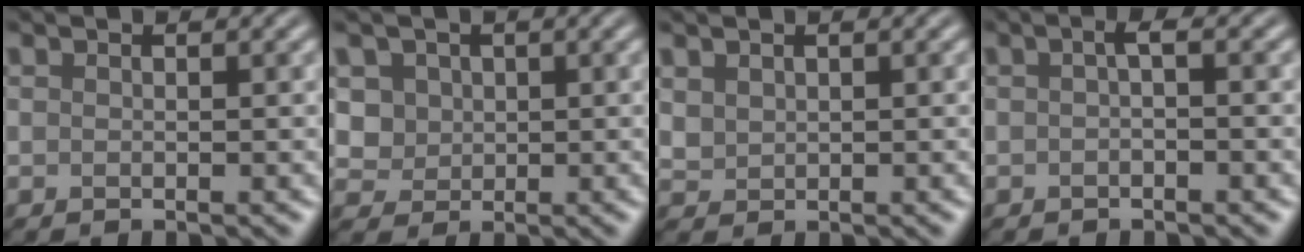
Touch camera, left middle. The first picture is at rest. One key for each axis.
{"total": 3.1, "fx": 1.2, "fy": 2.7, "fz": 1.2, "tx": -0.032, "ty": -0.004, "tz": 0.034}
{"total": 1.2, "fx": 0.7, "fy": 0.9, "fz": 0.4, "tx": -0.012, "ty": -0.002, "tz": 0.020}
{"total": 1.0, "fx": -0.4, "fy": 0.1, "fz": 0.9, "tx": -0.018, "ty": 0.000, "tz": -0.005}